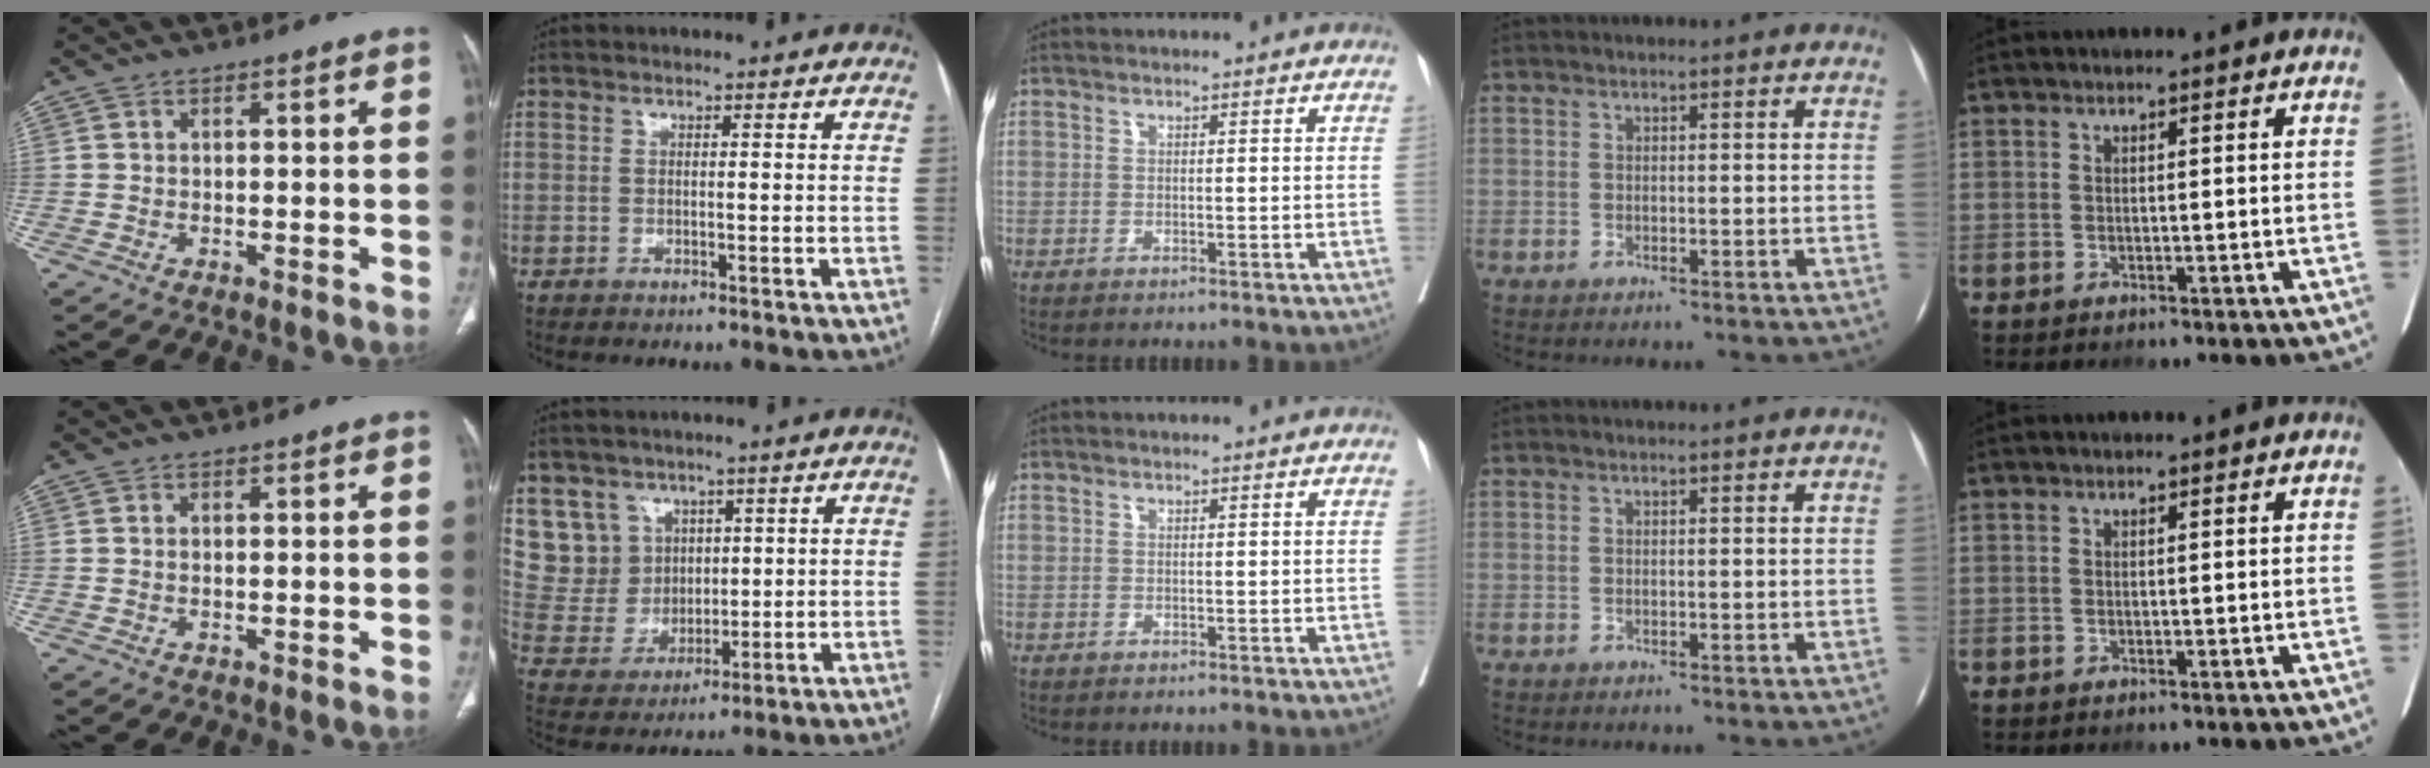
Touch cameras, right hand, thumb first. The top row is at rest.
{"index": {"total": 8.4, "force": [4.5, 7.0, 0.9], "torque": [-0.030, 0.025, 0.106]}}